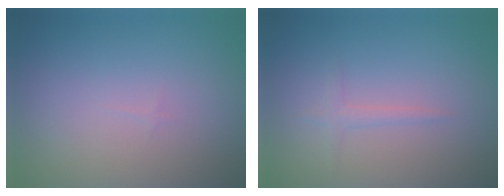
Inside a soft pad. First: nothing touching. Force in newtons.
{"total": 1.3, "press": 1.3, "slide": 0.0}